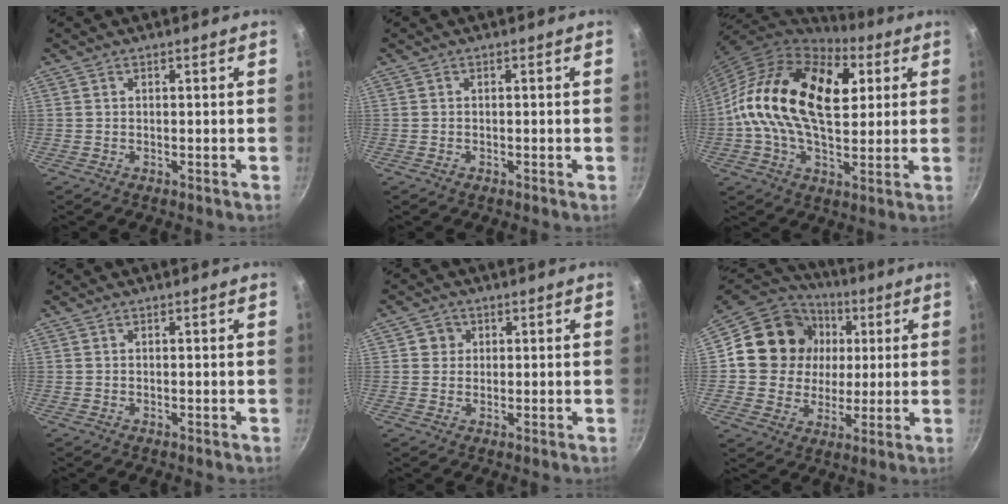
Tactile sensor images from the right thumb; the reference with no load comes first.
{"total": 0.5, "force": [-0.3, 0.3, 0.3], "torque": [-0.005, 0.002, -0.008]}
{"total": 24.1, "force": [4.8, 14.1, 18.9], "torque": [-0.319, 0.014, 0.062]}
{"total": 0.0}
{"total": 3.0, "force": [0.7, 2.9, 0.6], "torque": [0.011, 0.003, 0.005]}
{"total": 17.6, "force": [3.3, 15.8, 6.9], "torque": [-0.104, 0.012, 0.051]}